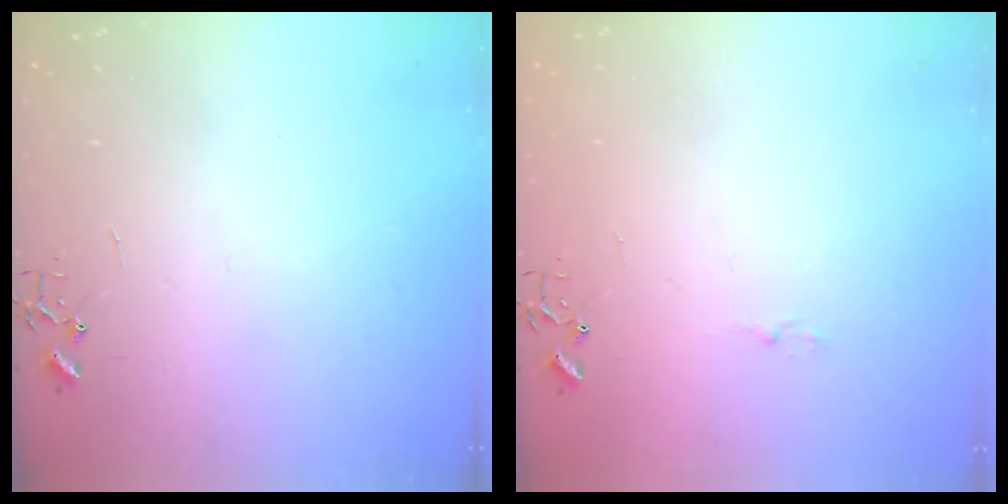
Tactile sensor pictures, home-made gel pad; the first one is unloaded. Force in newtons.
{"total": 3.4, "press": 3.4, "slide": 0.5}